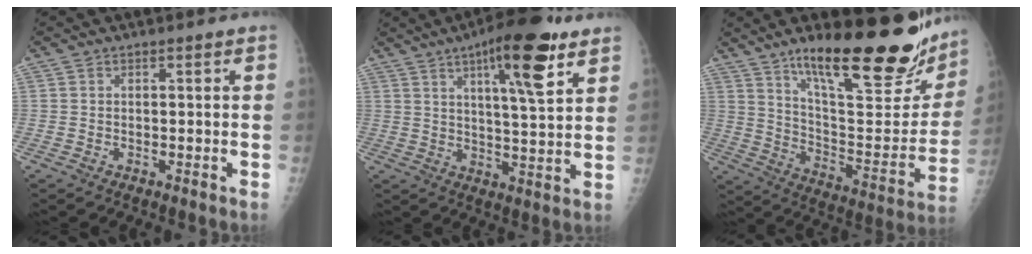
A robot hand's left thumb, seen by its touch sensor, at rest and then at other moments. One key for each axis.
{"total": 14.4, "fx": 7.7, "fy": 3.3, "fz": 11.6, "tx": -0.158, "ty": -0.036, "tz": 0.112}
{"total": 28.5, "fx": 19.0, "fy": 7.7, "fz": 19.7, "tx": -0.250, "ty": -0.091, "tz": 0.296}